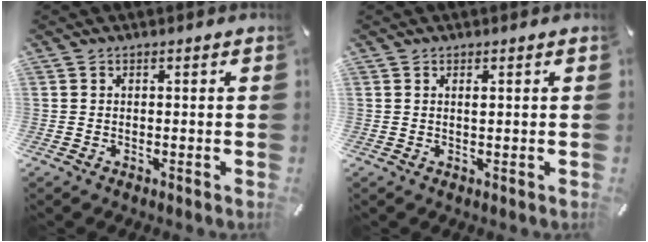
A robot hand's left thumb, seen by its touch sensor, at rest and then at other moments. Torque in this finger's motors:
{"motor_torque": [0.09, 0.17, 0.24, -0.13, -0.01]}